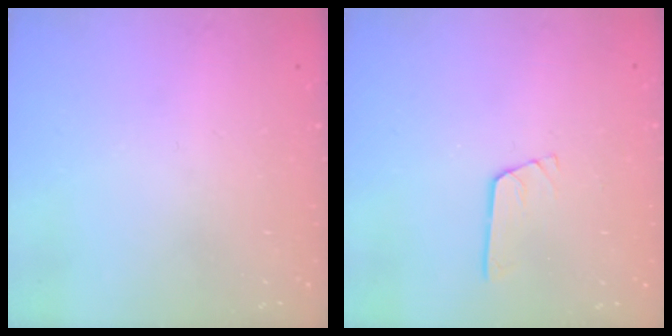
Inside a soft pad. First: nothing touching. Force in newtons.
{"total": 2.3, "press": 2.3, "slide": 0.3}